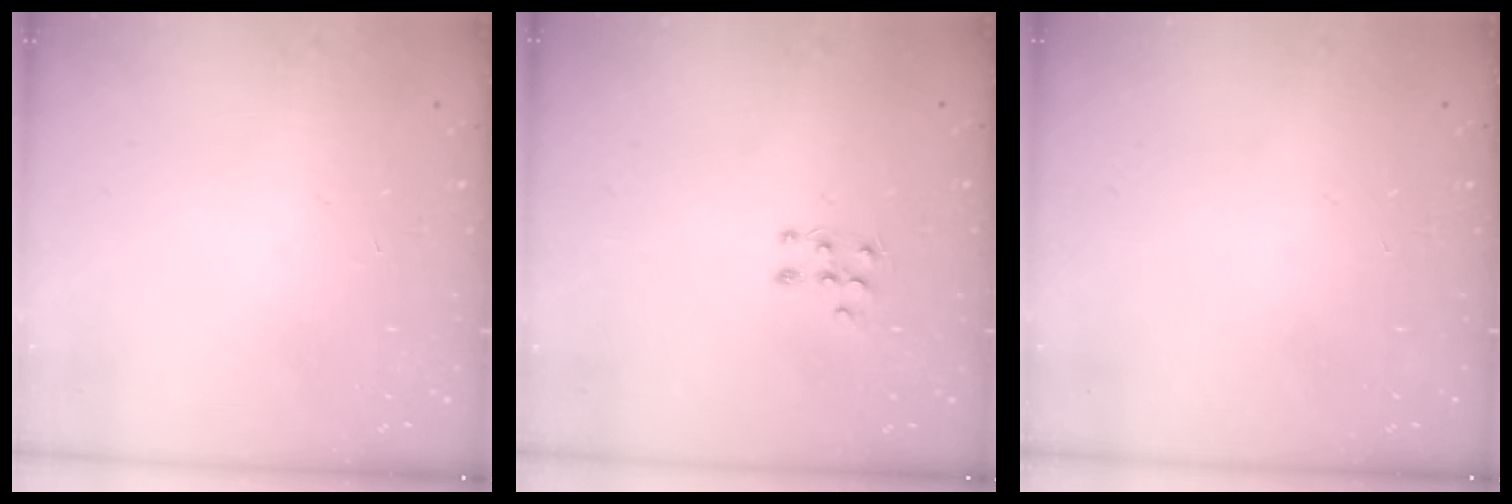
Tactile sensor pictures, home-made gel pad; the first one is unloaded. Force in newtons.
{"total": 5.8, "press": 5.8, "slide": 1.0}
{"total": 0.0}